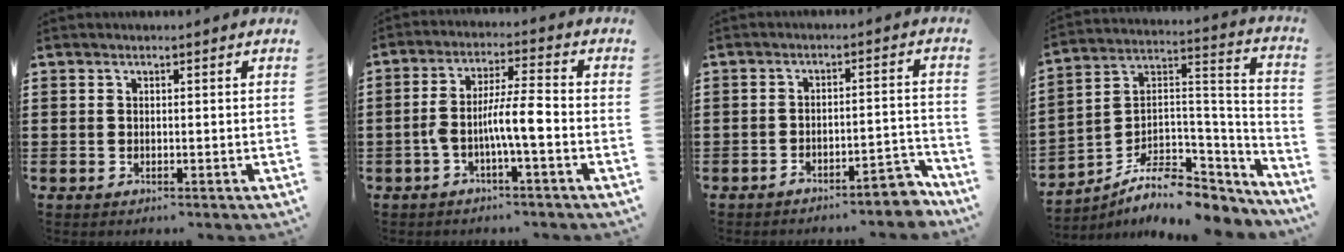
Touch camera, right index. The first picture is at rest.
{"total": 7.0, "force": [-2.3, 1.3, 6.4], "torque": [-0.125, 0.003, -0.049]}
{"total": 4.5, "force": [-4.1, 0.6, 1.9], "torque": [-0.032, 0.002, -0.080]}
{"total": 8.5, "force": [-6.1, 3.9, 4.4], "torque": [-0.088, 0.005, -0.115]}